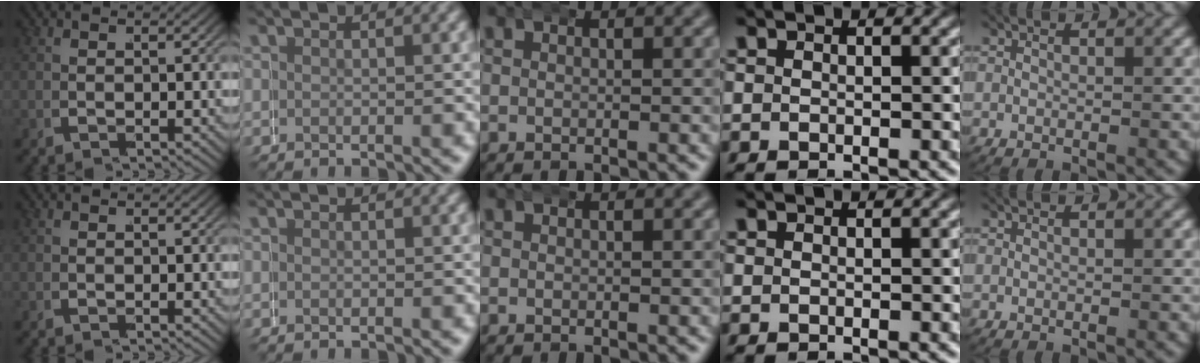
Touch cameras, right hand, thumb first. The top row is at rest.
{}